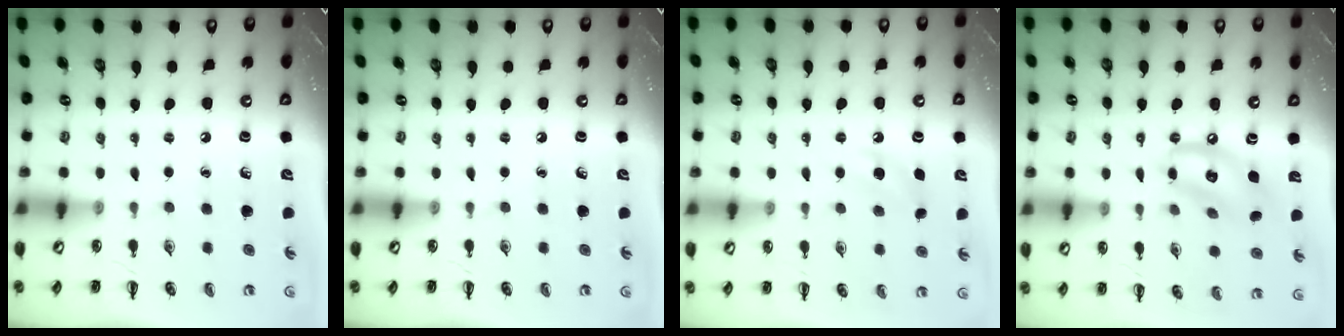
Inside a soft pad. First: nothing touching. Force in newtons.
{"total": 0.0}
{"total": 5.7, "press": 5.5, "slide": 1.6}
{"total": 11.4, "press": 11.2, "slide": 1.8}